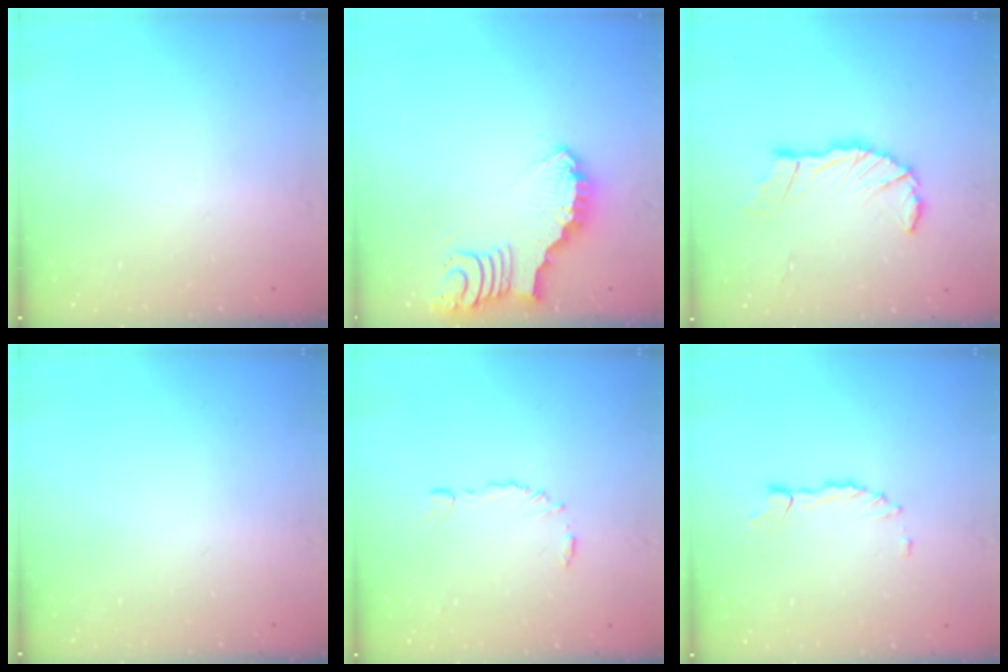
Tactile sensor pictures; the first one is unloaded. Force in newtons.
{"total": 3.8, "press": 3.8, "slide": 0.1}
{"total": 11.4, "press": 11.2, "slide": 1.9}
{"total": 0.0}
{"total": 7.6, "press": 7.5, "slide": 0.4}
{"total": 1.5, "press": 1.5, "slide": 0.3}